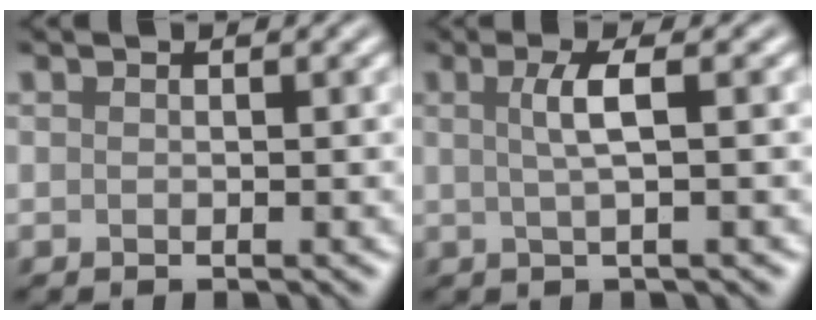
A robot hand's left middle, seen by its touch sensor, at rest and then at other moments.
{"total": 2.9, "force": [0.4, 0.7, 2.7], "torque": [-0.048, 0.004, 0.004]}